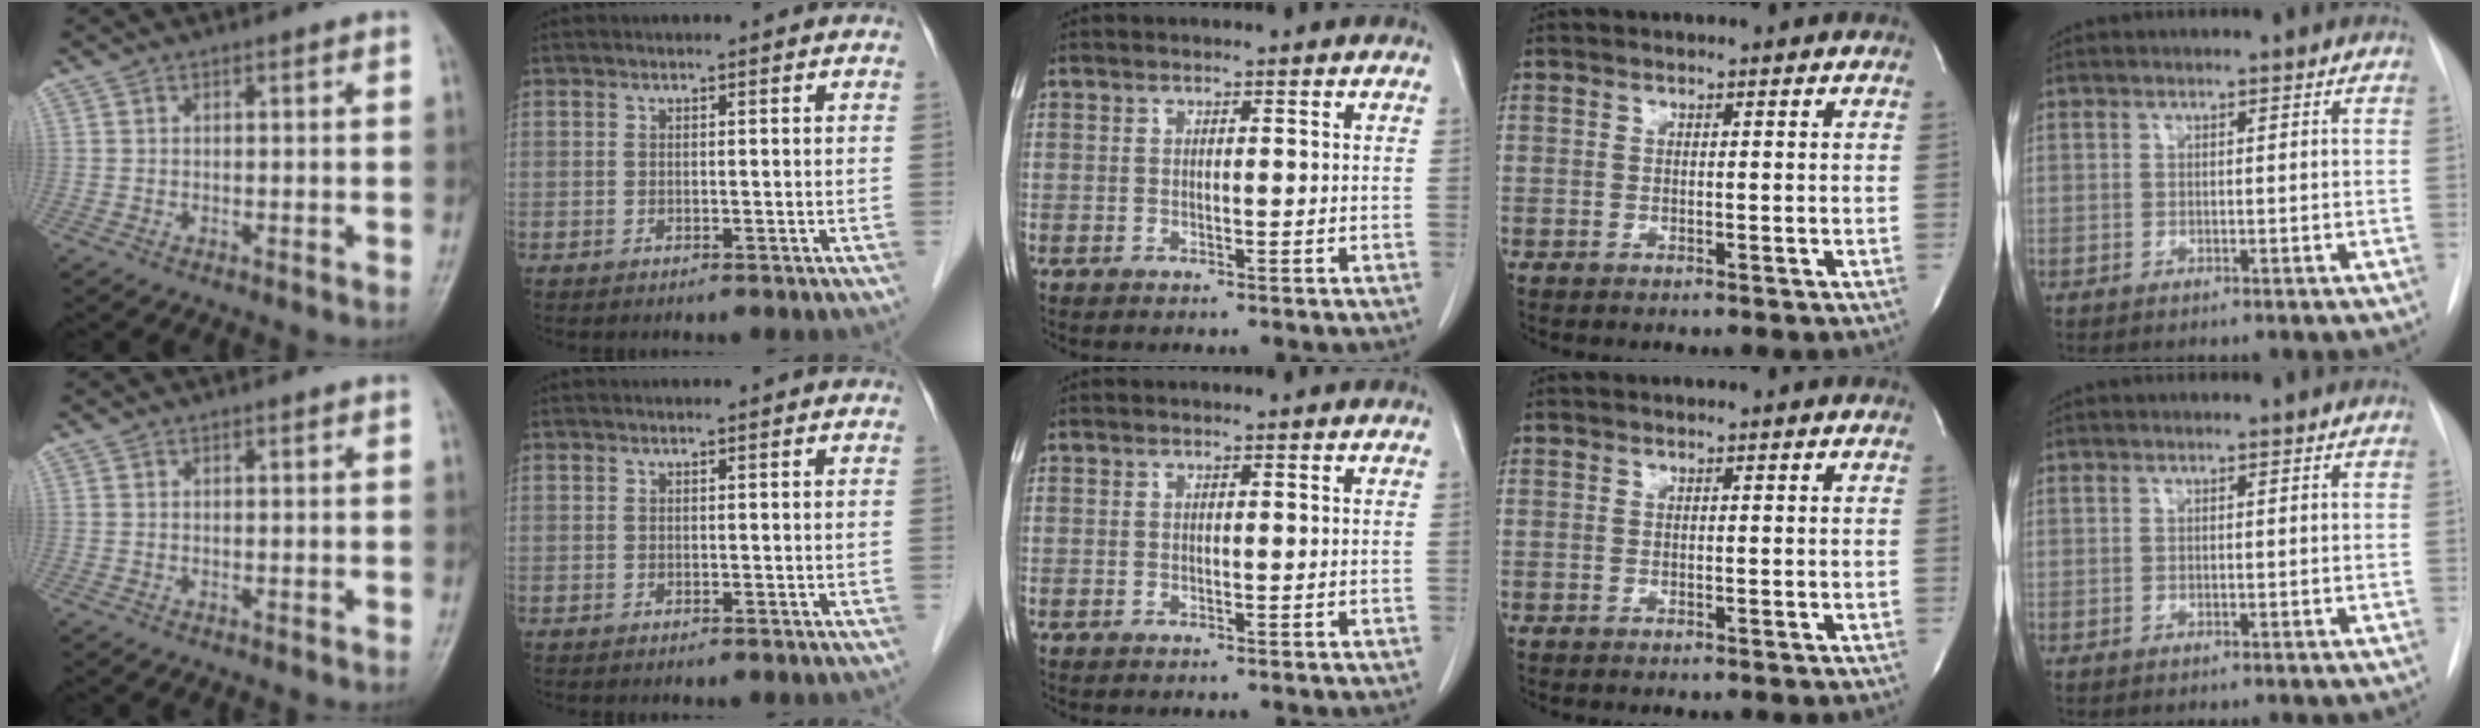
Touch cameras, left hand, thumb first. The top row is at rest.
{}